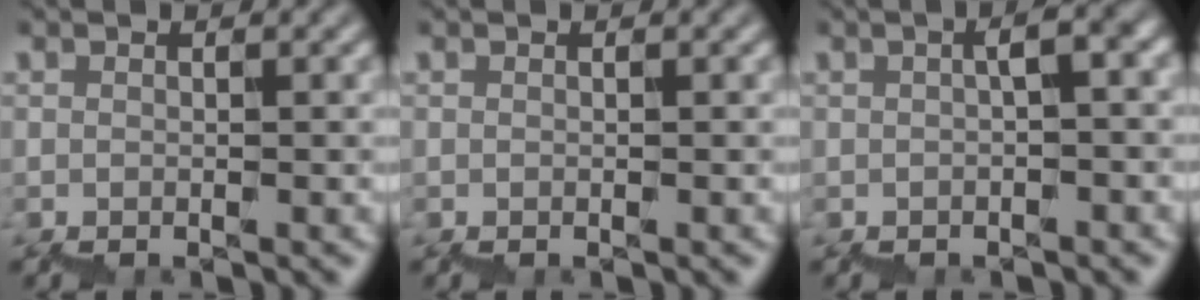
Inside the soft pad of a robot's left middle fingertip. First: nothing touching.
{"total": 0.0}
{"total": 2.9, "force": [-0.2, 0.7, 2.8], "torque": [-0.034, 0.017, -0.006]}